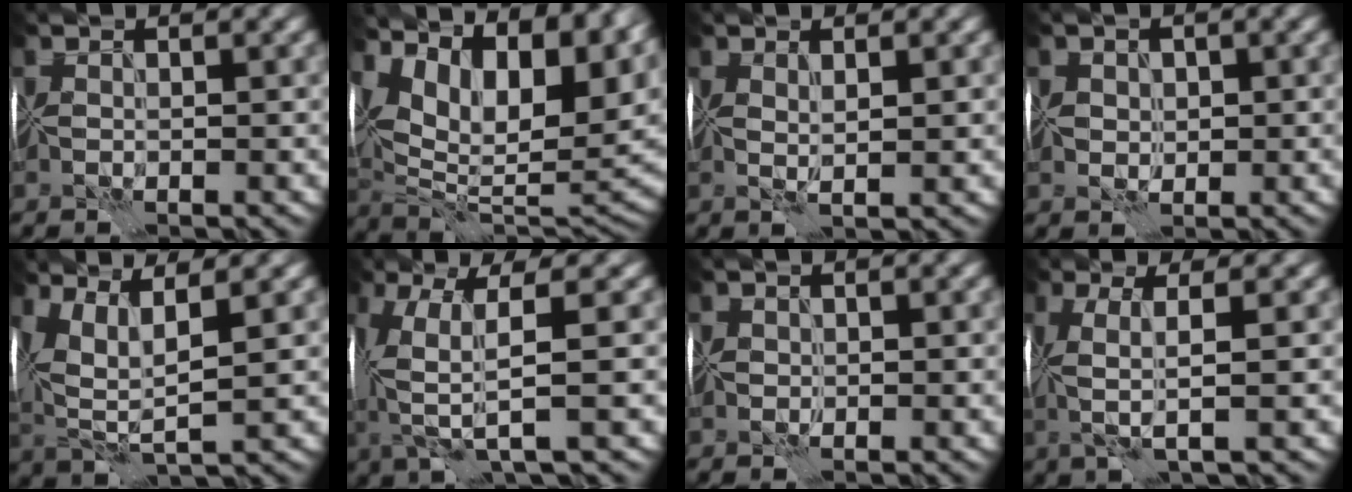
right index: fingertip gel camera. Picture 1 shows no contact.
{"total": 17.7, "force": [7.6, 9.7, 12.7], "torque": [-0.146, 0.048, 0.149]}
{"total": 1.4, "force": [0.8, 0.1, 1.1], "torque": [-0.020, 0.001, 0.015]}
{"total": 2.1, "force": [0.4, 1.8, 1.0], "torque": [-0.014, 0.003, 0.003]}
{"total": 6.0, "force": [2.2, 2.2, 5.1], "torque": [-0.119, 0.001, 0.046]}
{"total": 6.1, "force": [0.0, 1.6, 5.9], "torque": [-0.141, -0.006, 0.000]}
{"total": 0.7, "force": [0.0, 0.7, 0.2], "torque": [-0.001, 0.004, -0.004]}
{"total": 3.5, "force": [0.2, 0.5, 3.4], "torque": [-0.072, 0.004, 0.002]}